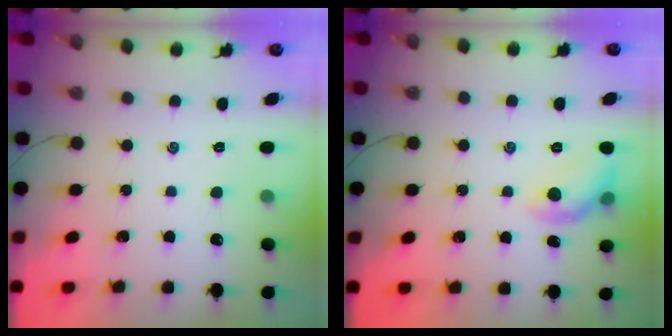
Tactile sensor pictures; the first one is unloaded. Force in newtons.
{"total": 8.6, "press": 8.5, "slide": 1.6}